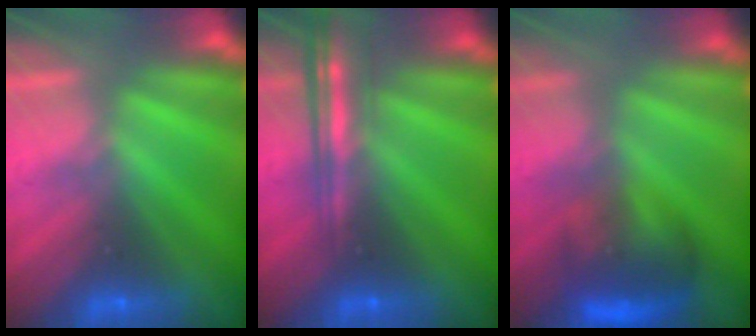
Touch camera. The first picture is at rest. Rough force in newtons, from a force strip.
{"total": 8.5}
{"total": 7.3}